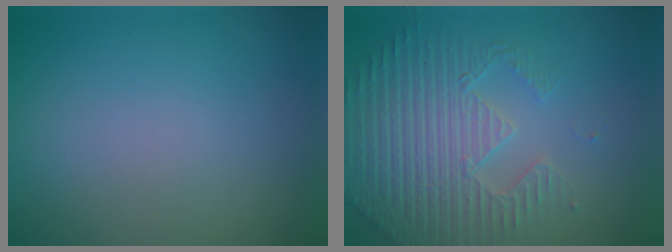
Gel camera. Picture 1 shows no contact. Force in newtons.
{"total": 5.0, "press": 4.6, "slide": 1.9}